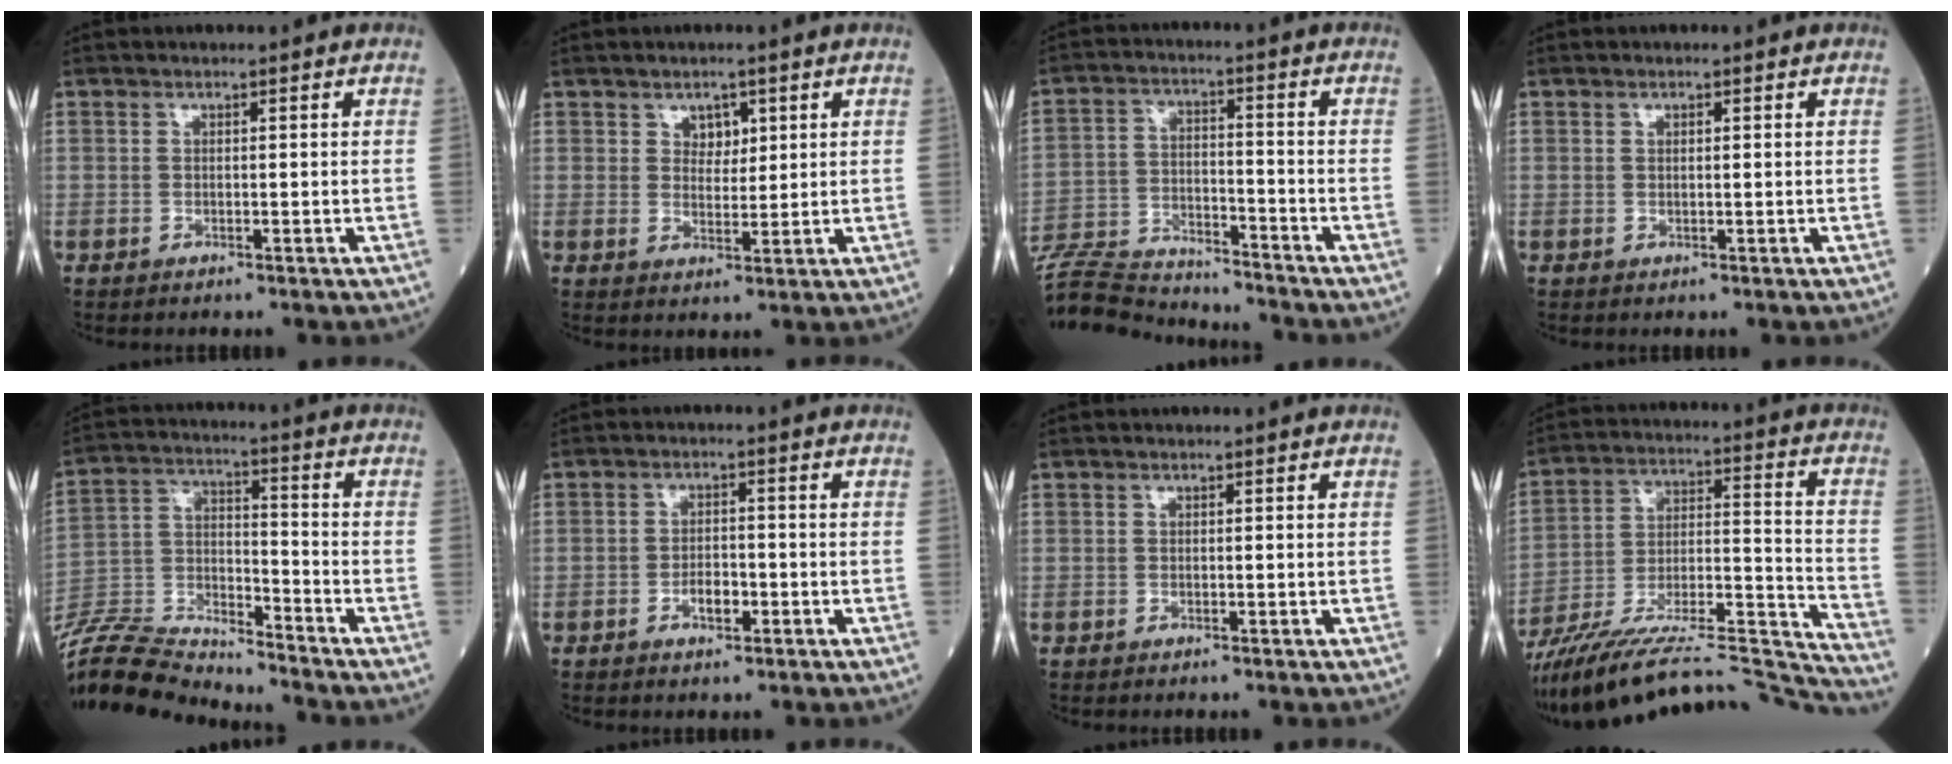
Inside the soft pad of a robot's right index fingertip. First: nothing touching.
{"total": 3.0, "force": [1.6, 1.9, 1.7], "torque": [-0.021, -0.001, 0.027]}
{"total": 14.8, "force": [-14.3, 1.4, 3.4], "torque": [-0.063, 0.006, -0.239]}
{"total": 0.5, "force": [0.3, 0.1, 0.5], "torque": [-0.011, -0.001, 0.005]}
{"total": 17.1, "force": [-16.6, 0.9, 3.9], "torque": [-0.083, 0.012, -0.295]}
{"total": 3.2, "force": [-1.4, 1.4, 2.5], "torque": [-0.044, 0.004, -0.022]}
{"total": 0.0}
{"total": 27.3, "force": [-26.0, -0.1, 8.4], "torque": [-0.116, 0.003, -0.396]}